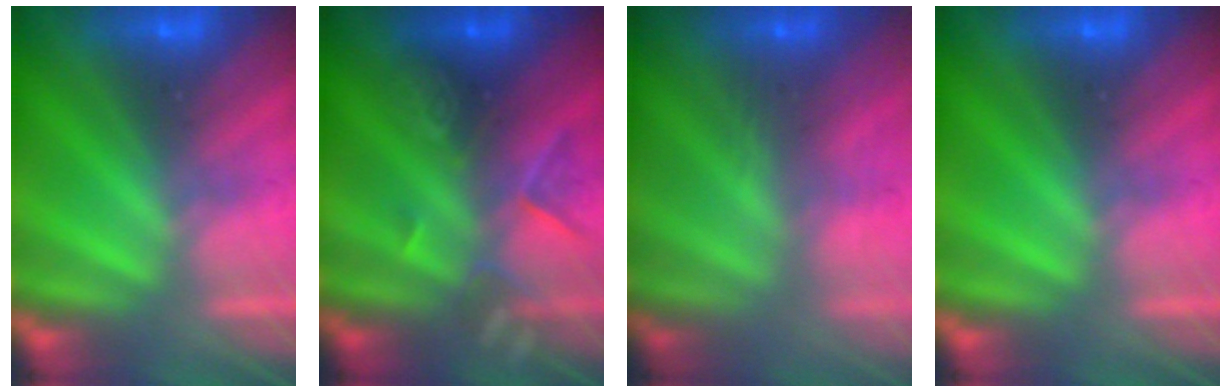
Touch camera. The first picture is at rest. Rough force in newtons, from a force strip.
{"total": 2.4}
{"total": 2.9}
{"total": 0.0}